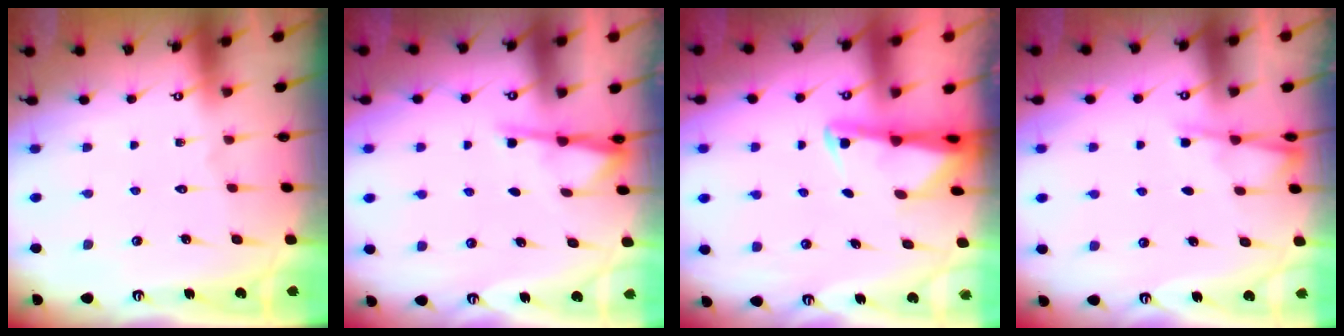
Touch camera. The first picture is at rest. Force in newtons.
{"total": 2.8, "press": 2.7, "slide": 0.5}
{"total": 3.3, "press": 3.3, "slide": 0.4}
{"total": 3.5, "press": 3.4, "slide": 0.4}